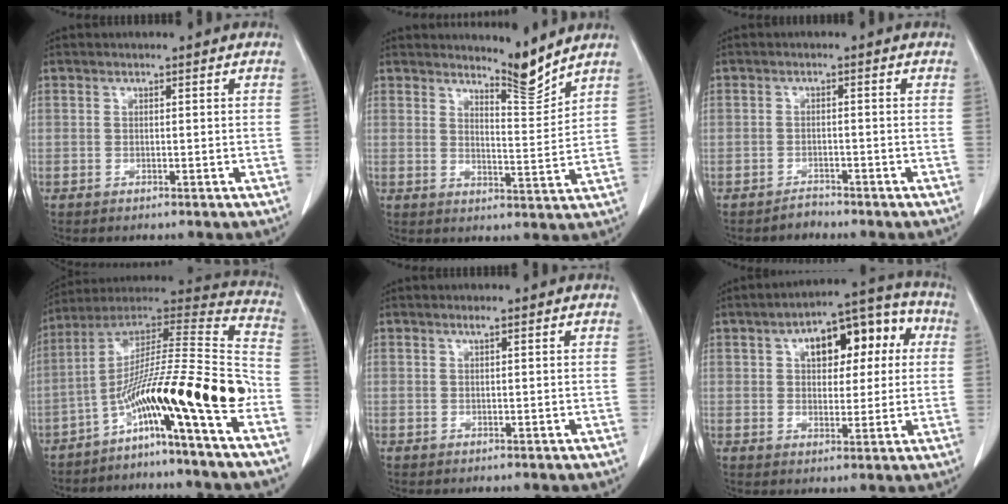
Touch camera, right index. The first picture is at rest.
{"total": 4.8, "force": [4.8, -0.4, 0.9], "torque": [-0.017, -0.030, 0.076]}
{"total": 1.5, "force": [-1.3, 0.5, -0.3], "torque": [0.011, 0.000, -0.022]}
{"total": 17.9, "force": [-8.4, -0.8, 15.8], "torque": [-0.265, 0.022, -0.146]}
{"total": 0.6, "force": [0.4, -0.1, 0.5], "torque": [-0.008, 0.004, 0.009]}
{"total": 12.2, "force": [3.5, 6.1, 10.0], "torque": [-0.129, 0.049, 0.053]}